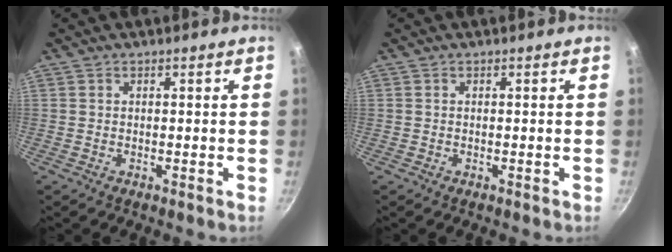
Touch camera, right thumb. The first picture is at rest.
{"total": 0.0}